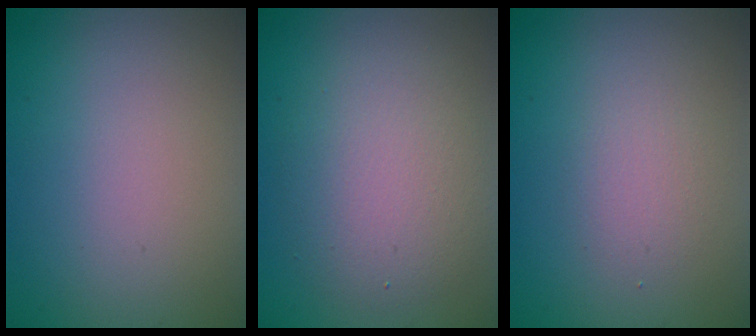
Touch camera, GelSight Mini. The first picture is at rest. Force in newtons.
{"total": 4.9, "press": 4.8, "slide": 0.8}
{"total": 1.6, "press": 1.6, "slide": 0.1}